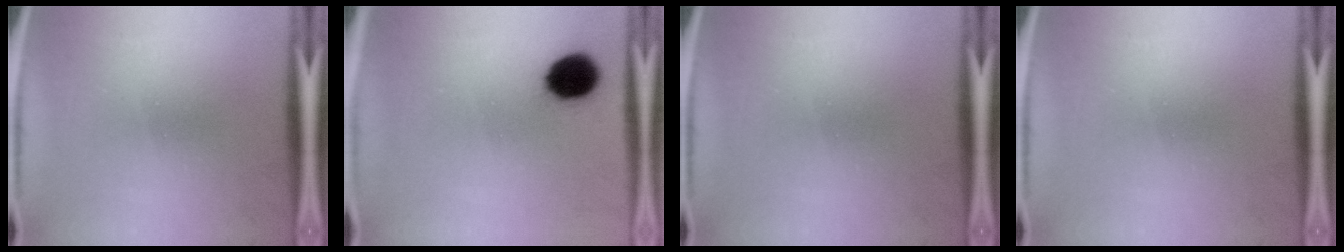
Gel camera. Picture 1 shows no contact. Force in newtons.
{"total": 8.7}
{"total": 0.0}
{"total": 0.0}